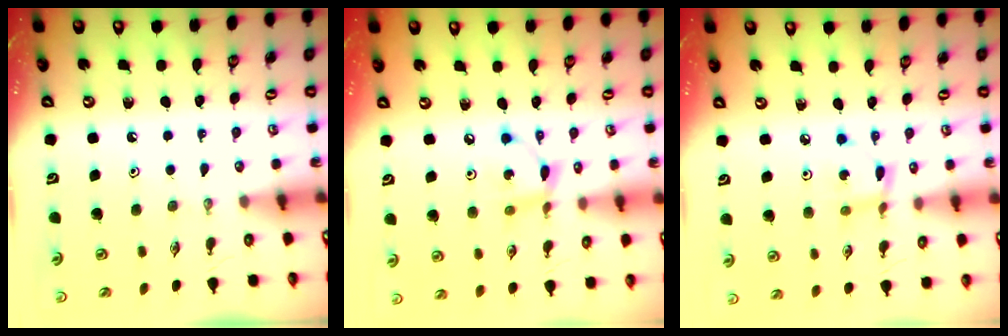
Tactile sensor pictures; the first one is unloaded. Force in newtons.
{"total": 6.9, "press": 6.9, "slide": 0.1}
{"total": 3.1, "press": 3.1, "slide": 0.1}